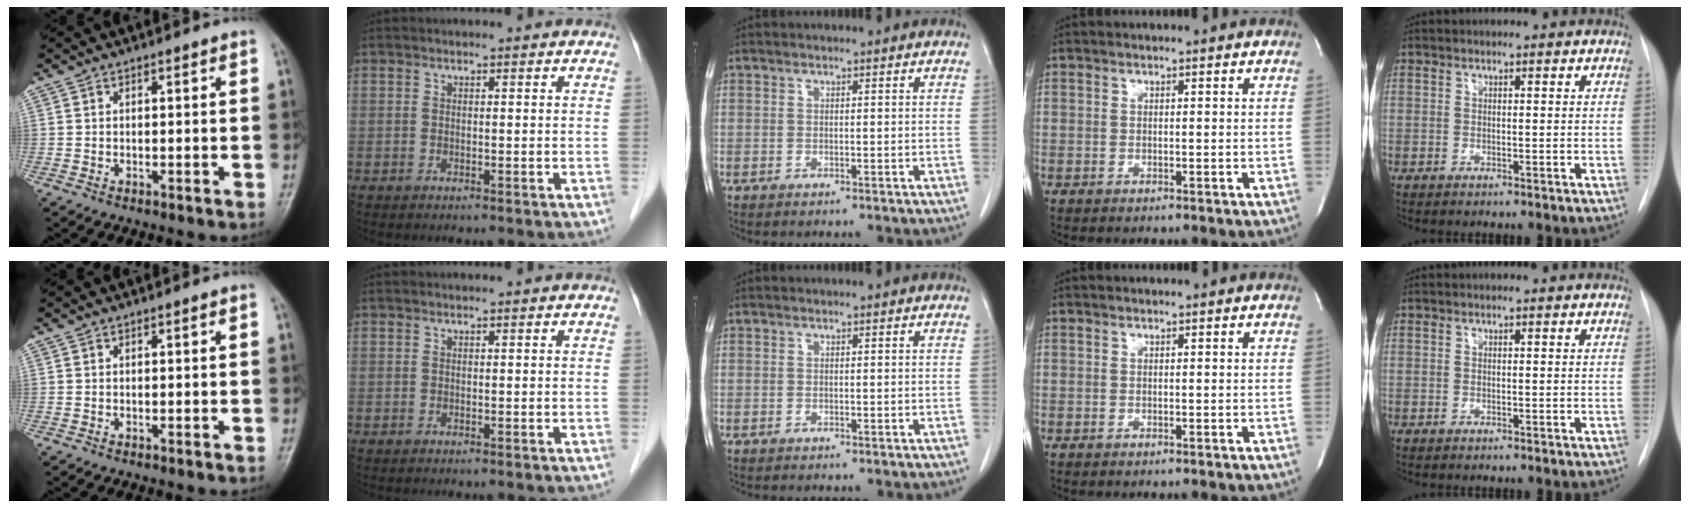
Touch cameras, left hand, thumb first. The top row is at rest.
{}